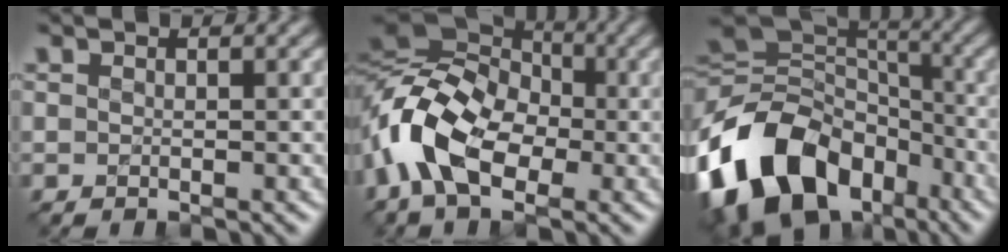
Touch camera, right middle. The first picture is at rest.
{"total": 10.6, "force": [-3.1, 6.8, 7.5], "torque": [-0.164, 0.005, -0.073]}
{"total": 14.9, "force": [-7.3, 10.4, 7.9], "torque": [-0.182, 0.002, -0.136]}